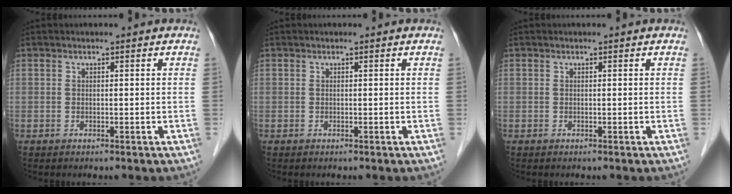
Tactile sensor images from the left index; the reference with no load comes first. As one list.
[{"total": 0.0}, {"total": 0.0}]